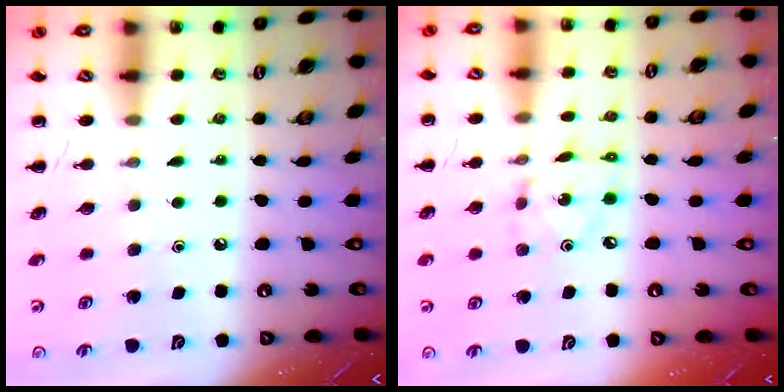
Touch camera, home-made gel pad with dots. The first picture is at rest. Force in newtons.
{"total": 3.6, "press": 3.6, "slide": 0.5}